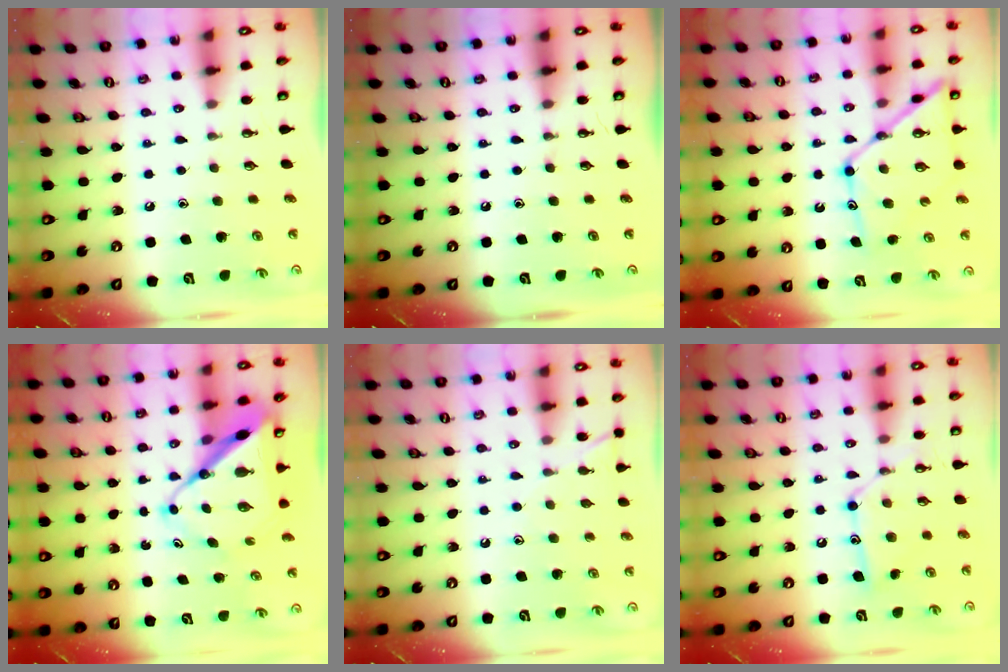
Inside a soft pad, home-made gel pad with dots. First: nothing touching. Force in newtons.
{"total": 0.0}
{"total": 15.0, "press": 15.0, "slide": 1.3}
{"total": 11.3, "press": 11.2, "slide": 0.8}
{"total": 5.4, "press": 5.3, "slide": 0.6}
{"total": 12.9, "press": 12.9, "slide": 1.0}